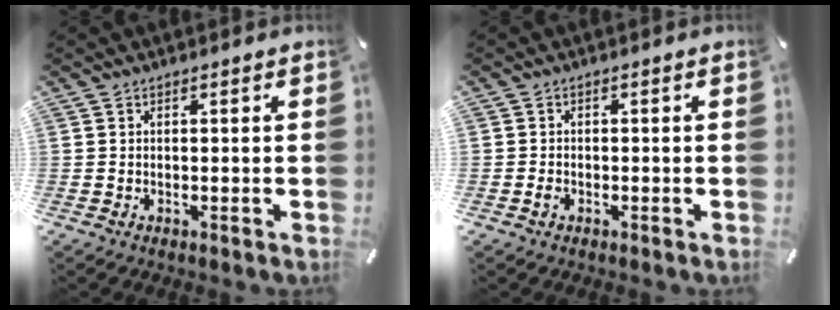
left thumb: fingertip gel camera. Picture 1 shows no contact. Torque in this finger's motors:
{"motor_torque": [-0.42, 0.72, -1.12, 1.02, -0.14]}